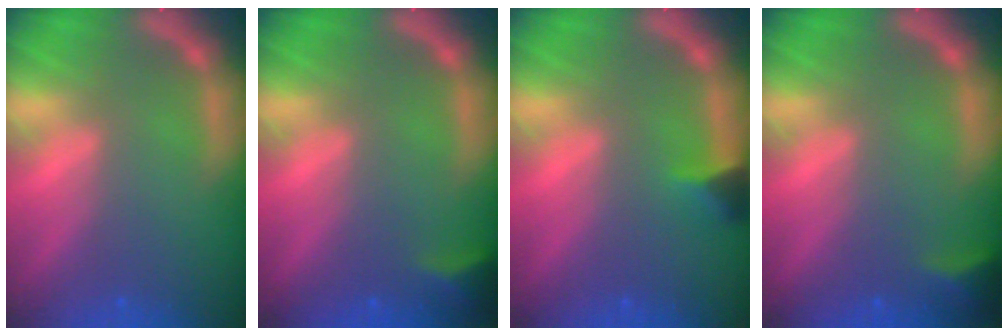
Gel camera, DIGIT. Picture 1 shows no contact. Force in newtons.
{"total": 2.4}
{"total": 1.9}
{"total": 2.4}